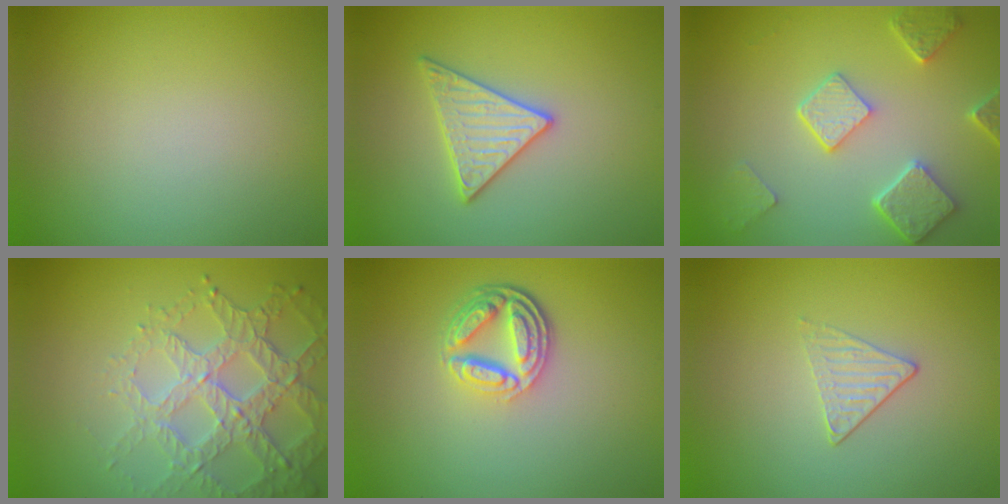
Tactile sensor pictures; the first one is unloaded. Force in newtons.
{"total": 3.0, "press": 3.0, "slide": 0.1}
{"total": 5.0, "press": 3.9, "slide": 3.1}
{"total": 5.5, "press": 4.5, "slide": 3.2}
{"total": 4.6, "press": 3.5, "slide": 3.0}
{"total": 1.3, "press": 0.9, "slide": 0.9}